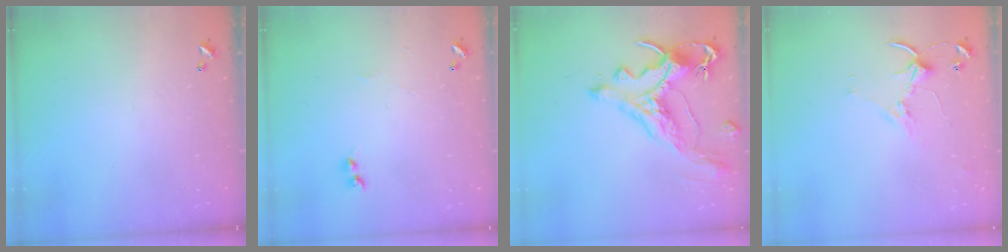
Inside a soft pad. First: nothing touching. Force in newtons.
{"total": 2.1, "press": 2.1, "slide": 0.5}
{"total": 3.8, "press": 3.4, "slide": 1.7}
{"total": 2.8, "press": 2.8, "slide": 0.4}